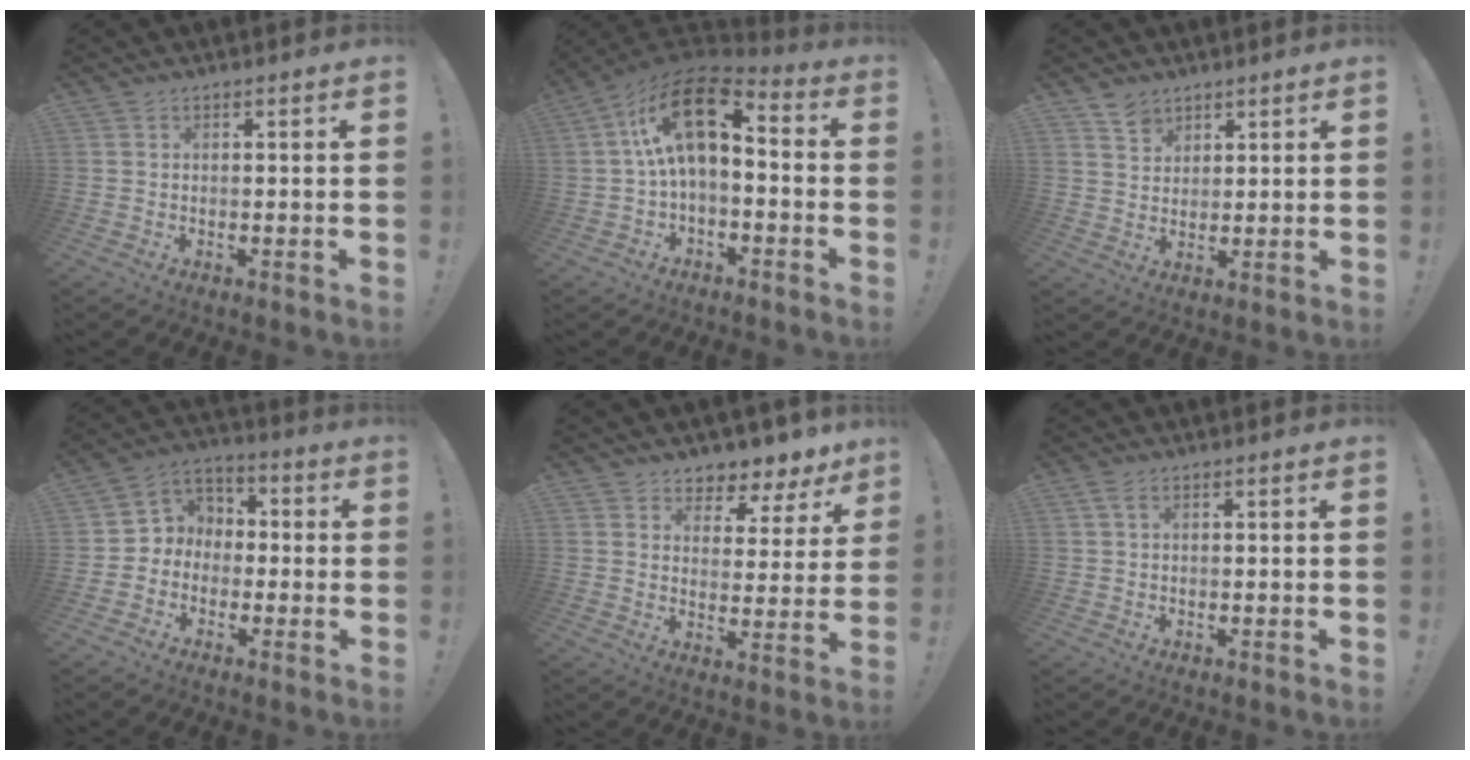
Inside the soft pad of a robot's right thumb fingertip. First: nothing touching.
{"total": 16.2, "force": [3.4, 8.2, 13.5], "torque": [-0.240, -0.002, 0.063]}
{"total": 5.2, "force": [4.1, 3.1, 0.7], "torque": [-0.010, -0.027, 0.077]}
{"total": 6.7, "force": [-2.6, 6.1, 1.1], "torque": [-0.025, 0.020, -0.042]}
{"total": 5.9, "force": [4.6, 3.3, 1.7], "torque": [-0.008, -0.054, 0.083]}
{"total": 2.0, "force": [0.8, 0.9, 1.5], "torque": [-0.024, 0.001, 0.013]}